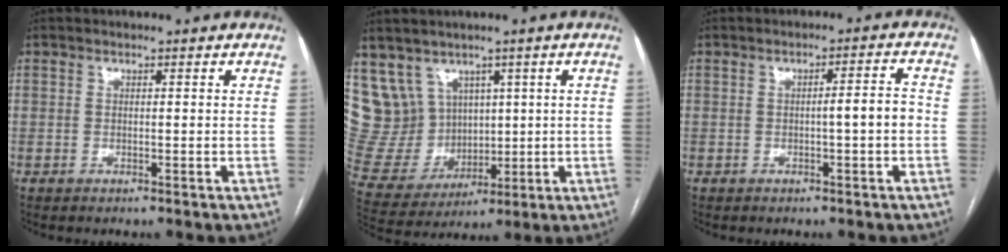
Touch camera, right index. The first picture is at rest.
{"total": 12.6, "force": [6.1, 10.8, 2.4], "torque": [-0.073, 0.061, 0.157]}
{"total": 3.7, "force": [-0.7, 0.1, 3.7], "torque": [-0.050, 0.010, -0.011]}